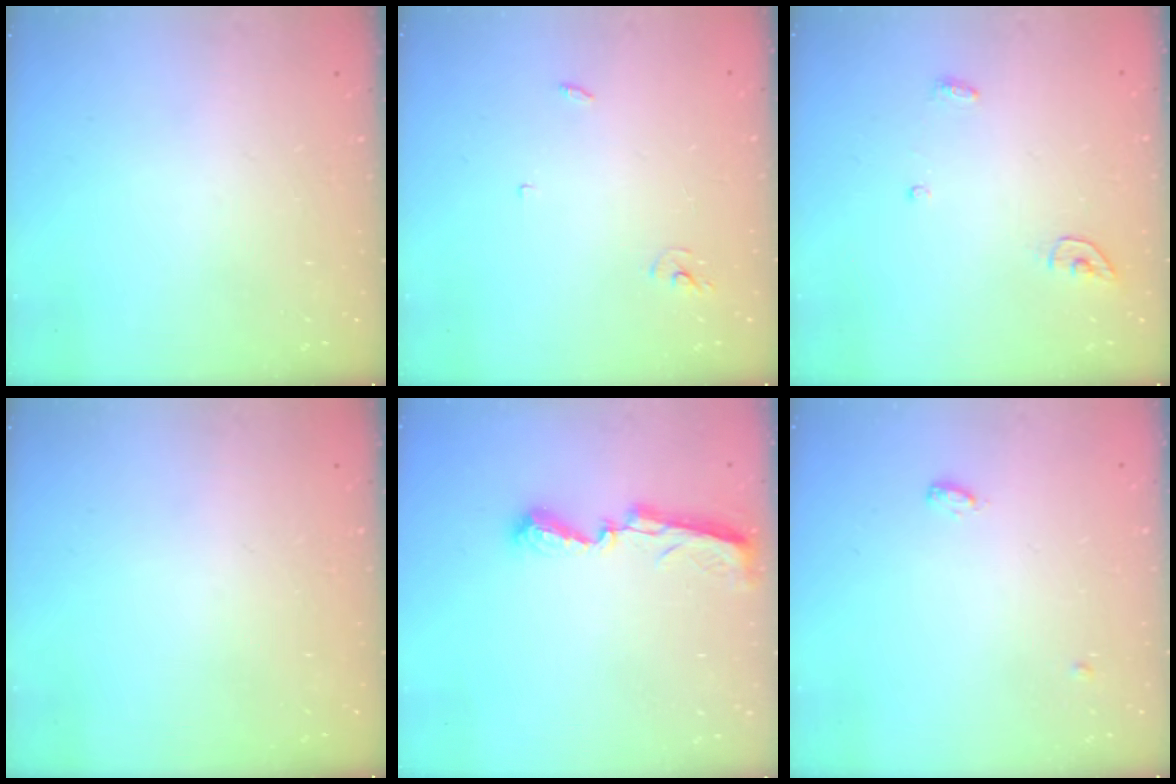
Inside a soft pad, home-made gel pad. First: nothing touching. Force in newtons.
{"total": 2.5, "press": 2.5, "slide": 0.1}
{"total": 3.8, "press": 3.7, "slide": 0.3}
{"total": 0.0}
{"total": 8.9, "press": 8.9, "slide": 0.2}
{"total": 7.9, "press": 4.2, "slide": 6.7}